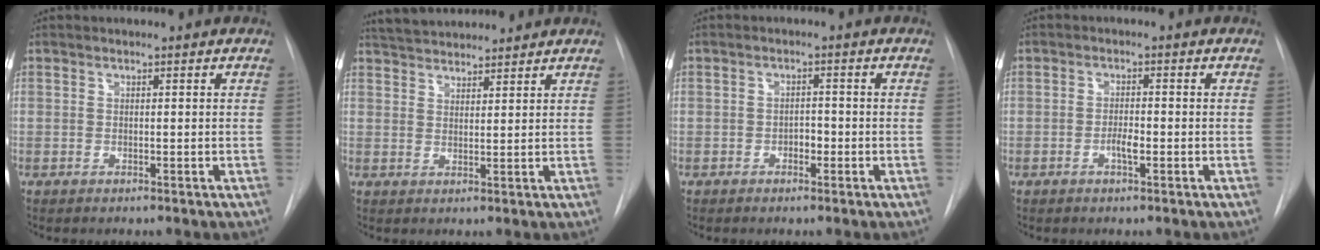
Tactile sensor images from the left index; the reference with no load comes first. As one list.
[{"total": 8.4, "force": [7.9, 1.5, 2.4], "torque": [-0.045, 0.030, 0.128]}, {"total": 1.6, "force": [-0.7, 0.9, 1.0], "torque": [-0.012, 0.005, -0.013]}, {"total": 2.0, "force": [-0.8, 0.4, 1.8], "torque": [-0.031, 0.002, -0.015]}]